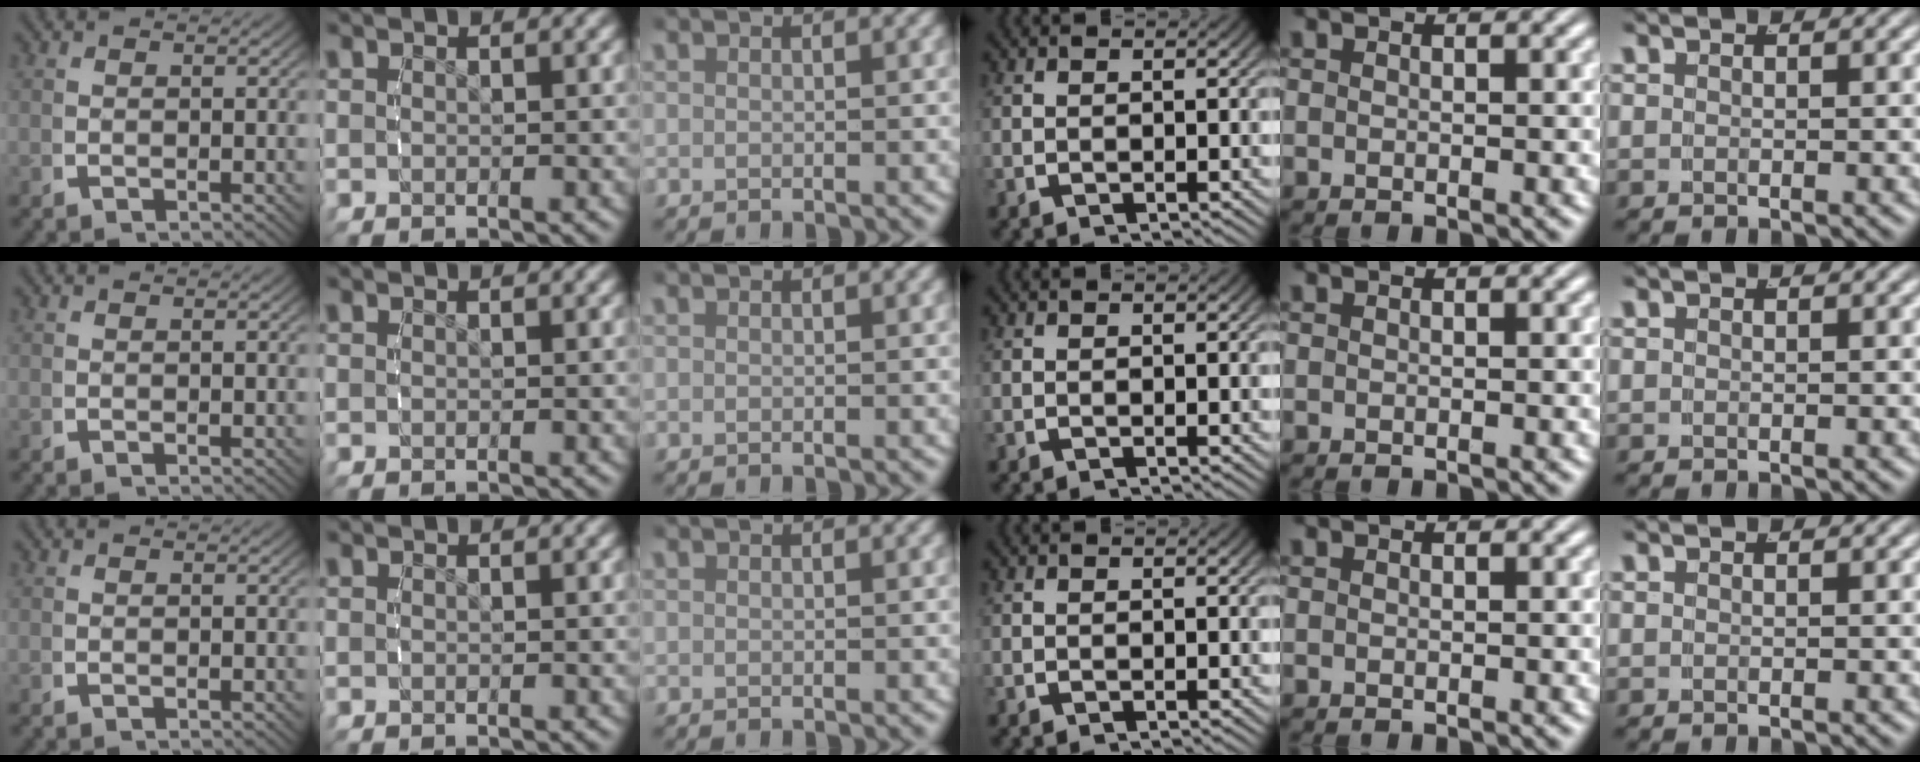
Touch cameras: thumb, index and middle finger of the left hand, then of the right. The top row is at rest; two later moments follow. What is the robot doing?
{"motion": "reach", "object": "photo album"}